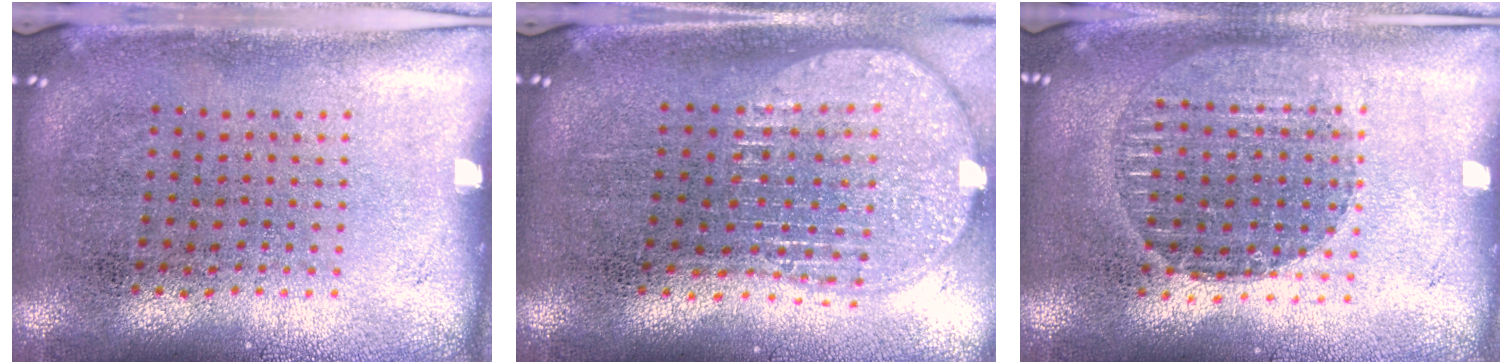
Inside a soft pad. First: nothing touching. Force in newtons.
{"total": 1.9, "press": 1.6, "slide": 1.0}
{"total": 1.4, "press": 1.2, "slide": 0.6}